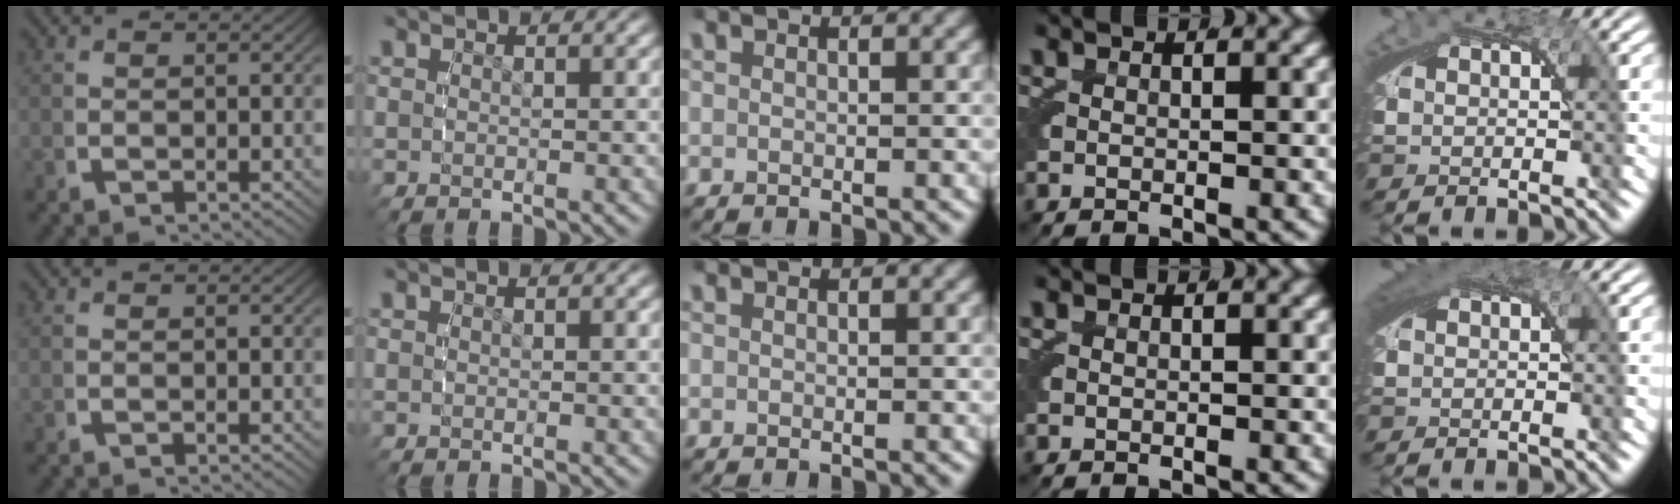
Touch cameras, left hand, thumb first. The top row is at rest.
{"little": {"total": 1.7, "force": [0.6, 1.0, 1.3], "torque": [-0.026, -0.002, 0.010]}}